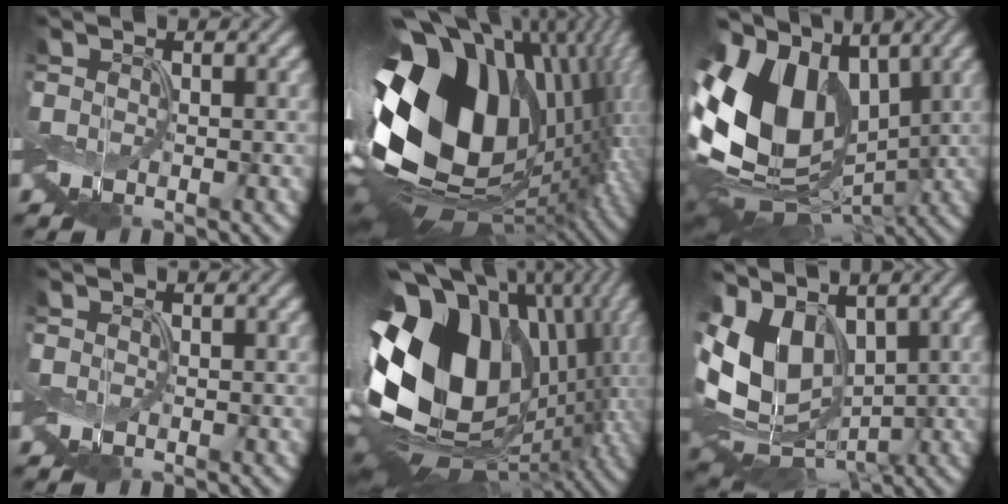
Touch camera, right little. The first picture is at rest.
{"total": 18.9, "force": [0.1, 12.7, 14.1], "torque": [-0.275, -0.044, 0.012]}
{"total": 15.6, "force": [0.5, 11.0, 11.1], "torque": [-0.226, 0.024, -0.008]}
{"total": 0.0}
{"total": 19.1, "force": [0.5, 14.2, 12.8], "torque": [-0.250, -0.016, 0.028]}
{"total": 12.1, "force": [1.6, 8.7, 8.4], "torque": [-0.165, -0.014, 0.043]}